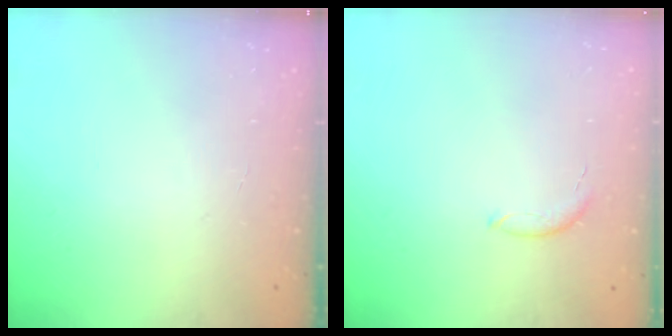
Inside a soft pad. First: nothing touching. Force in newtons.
{"total": 5.8, "press": 5.7, "slide": 0.7}